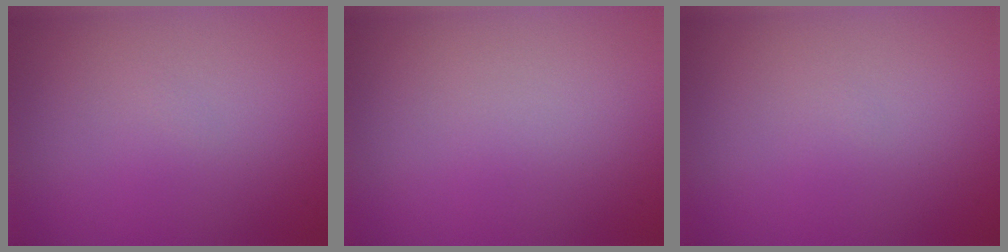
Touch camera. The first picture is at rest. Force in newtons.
{"total": 0.0}
{"total": 0.0}